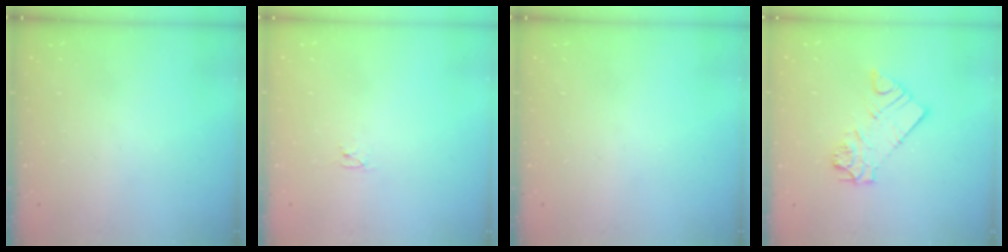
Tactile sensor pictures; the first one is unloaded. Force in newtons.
{"total": 2.6, "press": 2.6, "slide": 0.3}
{"total": 0.0}
{"total": 10.0, "press": 10.0, "slide": 0.9}